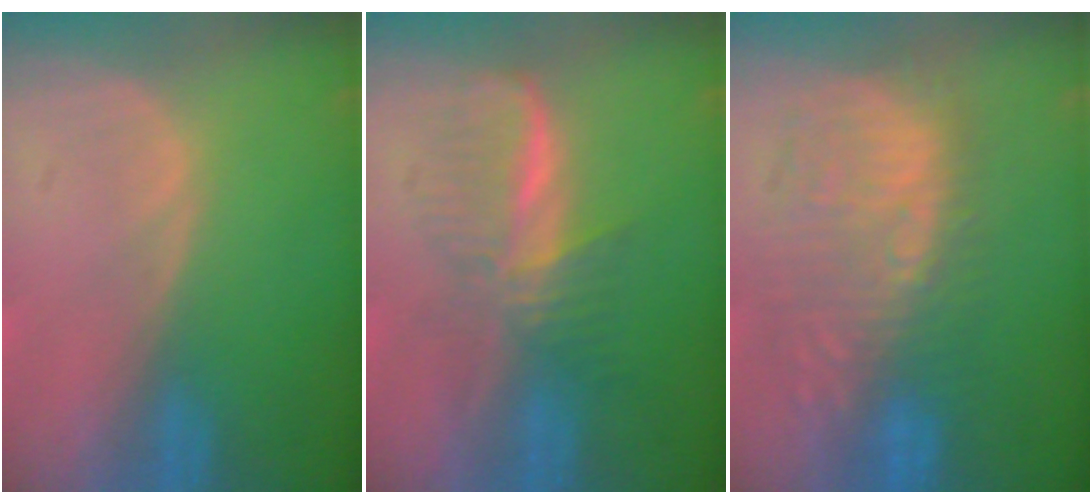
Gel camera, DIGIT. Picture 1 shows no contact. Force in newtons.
{"total": 6.2, "press": 6.2, "slide": 0.7}
{"total": 10.0, "press": 9.9, "slide": 1.7}